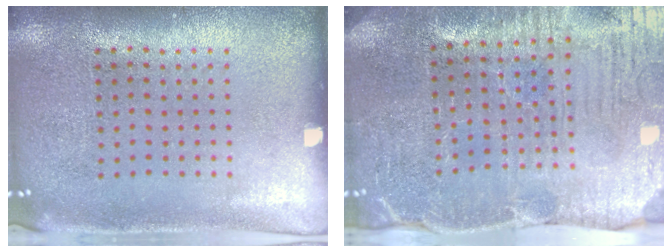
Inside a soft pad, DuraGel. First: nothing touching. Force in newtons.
{"total": 3.9, "press": 3.9, "slide": 0.4}